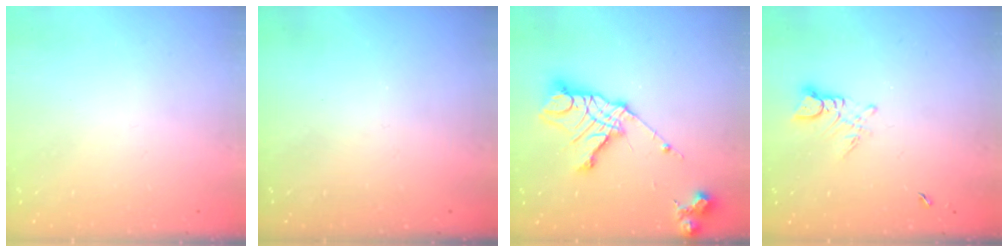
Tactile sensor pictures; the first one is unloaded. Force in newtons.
{"total": 0.0}
{"total": 16.2, "press": 16.1, "slide": 1.9}
{"total": 3.0, "press": 2.9, "slide": 0.4}